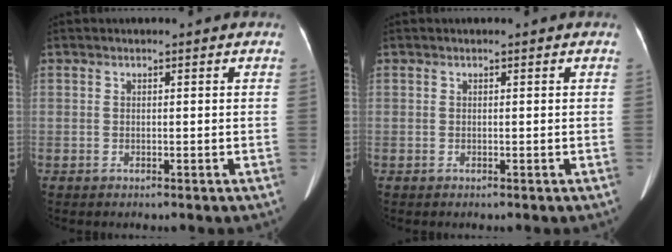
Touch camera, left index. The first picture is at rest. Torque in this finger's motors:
{"motor_torque": [0.12, -0.33, 0.05, -0.01]}